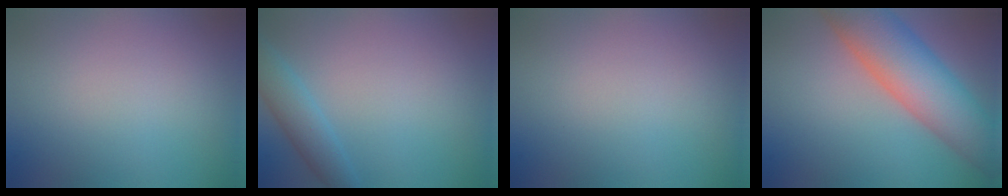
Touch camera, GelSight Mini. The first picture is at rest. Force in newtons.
{"total": 2.6, "press": 2.6, "slide": 0.1}
{"total": 0.0}
{"total": 9.9, "press": 9.9, "slide": 0.5}